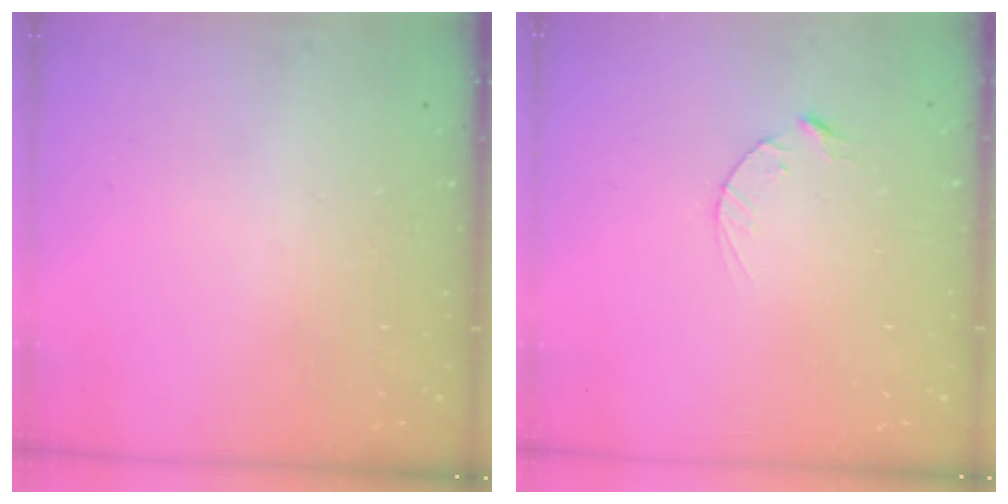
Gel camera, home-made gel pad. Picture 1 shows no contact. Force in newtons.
{"total": 2.8, "press": 2.8, "slide": 0.4}